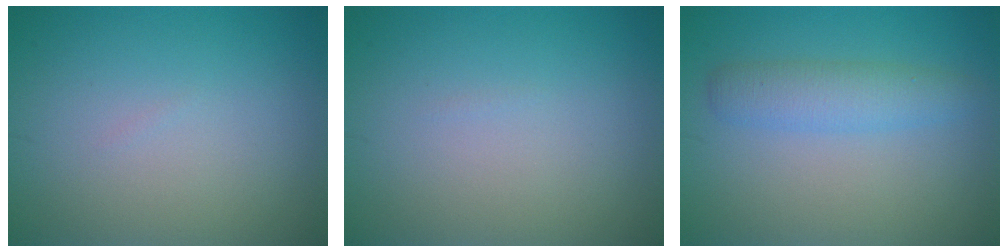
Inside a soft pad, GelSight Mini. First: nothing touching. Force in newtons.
{"total": 0.0}
{"total": 2.9, "press": 2.9, "slide": 0.1}